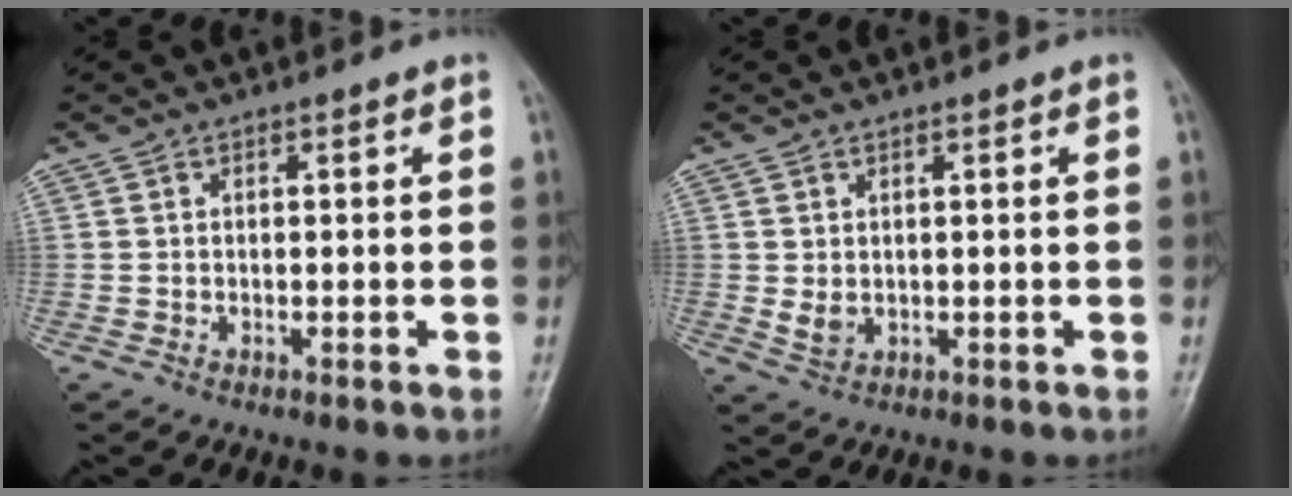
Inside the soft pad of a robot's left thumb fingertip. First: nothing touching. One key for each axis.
{"total": 2.5, "fx": 0.5, "fy": 1.5, "fz": 1.9, "tx": -0.027, "ty": -0.007, "tz": 0.017}